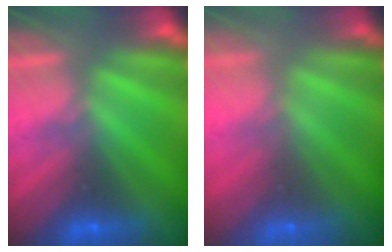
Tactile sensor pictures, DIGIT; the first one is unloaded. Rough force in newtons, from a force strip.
{"total": 9.0}